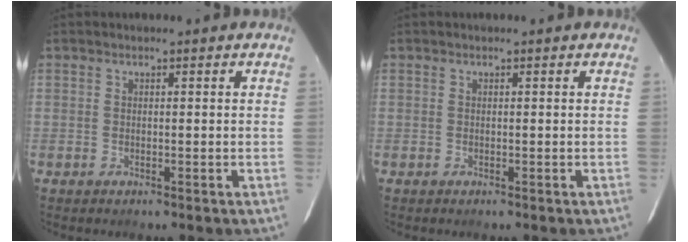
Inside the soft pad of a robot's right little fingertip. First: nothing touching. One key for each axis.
{"total": 0.0}